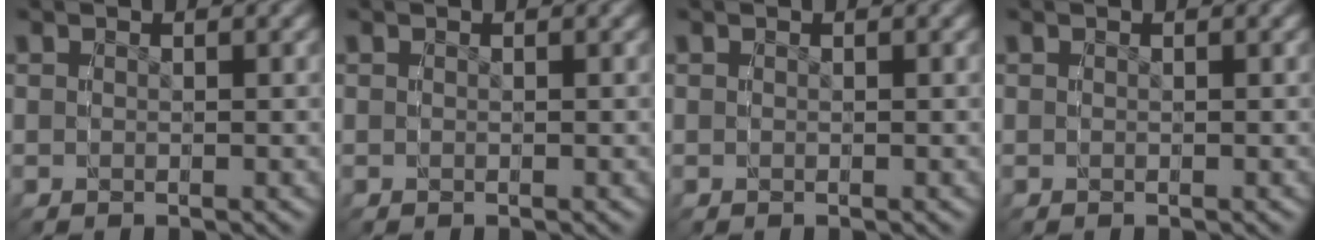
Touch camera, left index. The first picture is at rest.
{"total": 0.0}
{"total": 0.0}
{"total": 0.0}